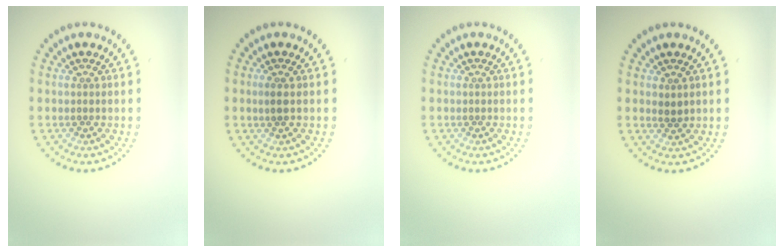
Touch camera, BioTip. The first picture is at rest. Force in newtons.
{"total": 1.0, "press": 0.9, "slide": 0.4}
{"total": 0.0}
{"total": 0.9, "press": 0.8, "slide": 0.4}